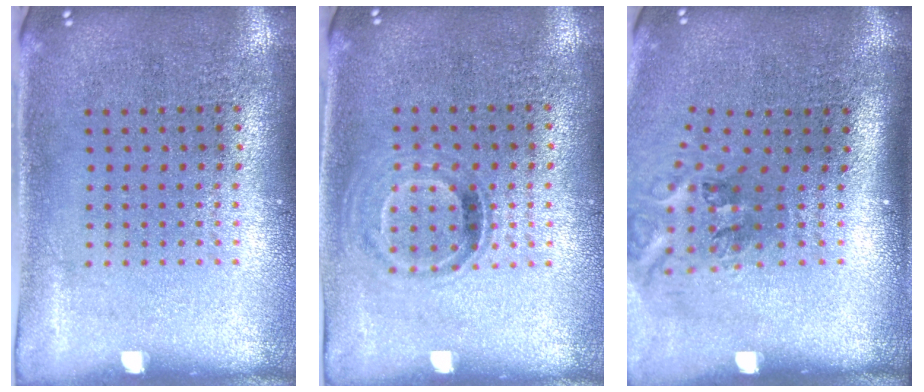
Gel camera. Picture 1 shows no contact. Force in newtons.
{"total": 1.0, "press": 0.8, "slide": 0.6}
{"total": 1.7, "press": 1.2, "slide": 1.3}